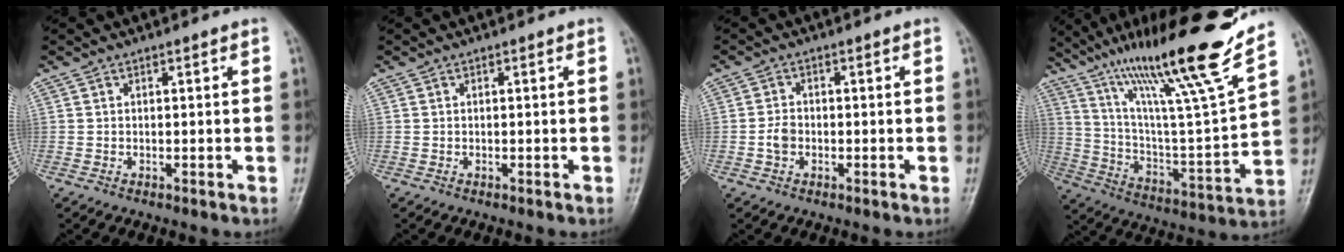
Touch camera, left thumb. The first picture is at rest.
{"total": 0.0}
{"total": 2.6, "force": [-0.7, 1.9, 1.7], "torque": [-0.029, 0.008, -0.017]}
{"total": 24.8, "force": [17.8, 1.1, 17.3], "torque": [-0.256, -0.076, 0.306]}